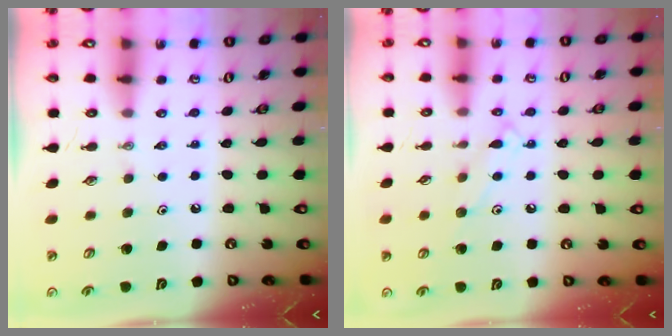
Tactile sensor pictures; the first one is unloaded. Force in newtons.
{"total": 8.1, "press": 8.1, "slide": 0.6}